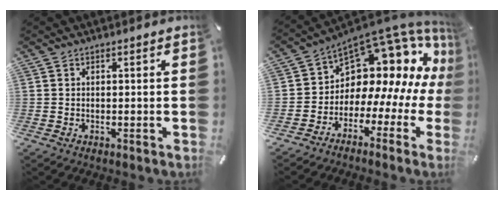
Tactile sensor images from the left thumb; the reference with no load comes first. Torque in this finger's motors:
{"motor_torque": [-0.09, 1.11, 0.69, 0.90, -0.02]}